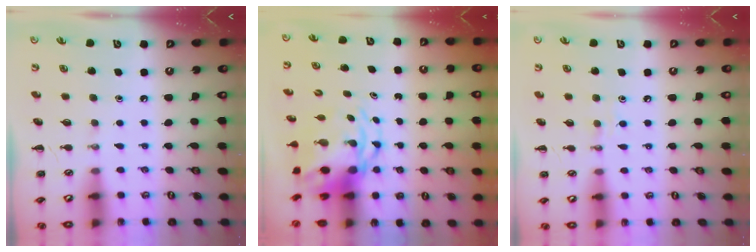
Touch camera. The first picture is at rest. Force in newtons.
{"total": 6.1, "press": 5.9, "slide": 1.8}
{"total": 3.6, "press": 3.5, "slide": 1.0}